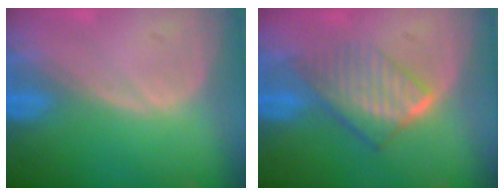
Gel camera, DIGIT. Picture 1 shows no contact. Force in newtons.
{"total": 6.7, "press": 6.1, "slide": 2.8}